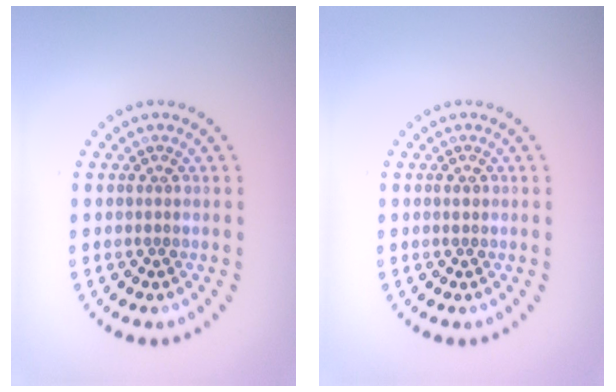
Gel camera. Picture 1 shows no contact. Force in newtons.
{"total": 0.7, "press": 0.7, "slide": 0.1}